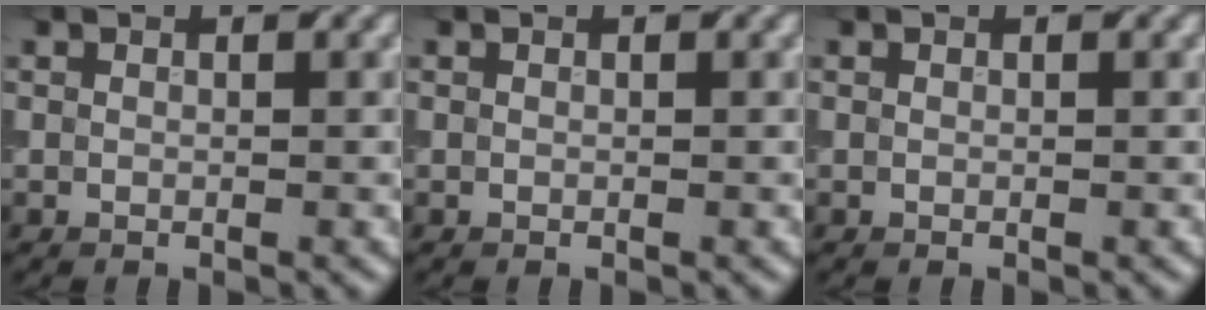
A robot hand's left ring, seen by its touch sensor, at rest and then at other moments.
{"total": 0.0}
{"total": 0.0}